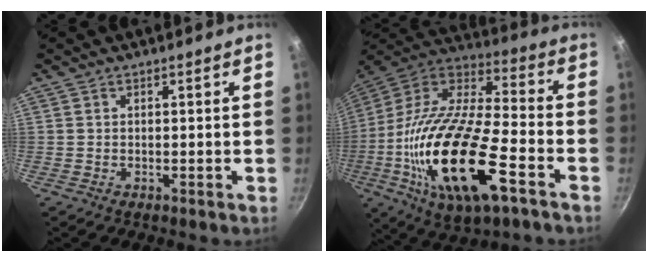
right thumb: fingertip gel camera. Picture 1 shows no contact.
{"total": 28.7, "force": [-9.7, 11.1, 24.6], "torque": [-0.456, 0.021, -0.185]}